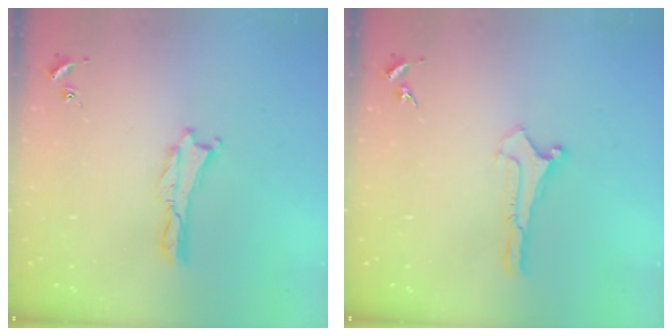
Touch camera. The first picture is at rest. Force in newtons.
{"total": 0.0}